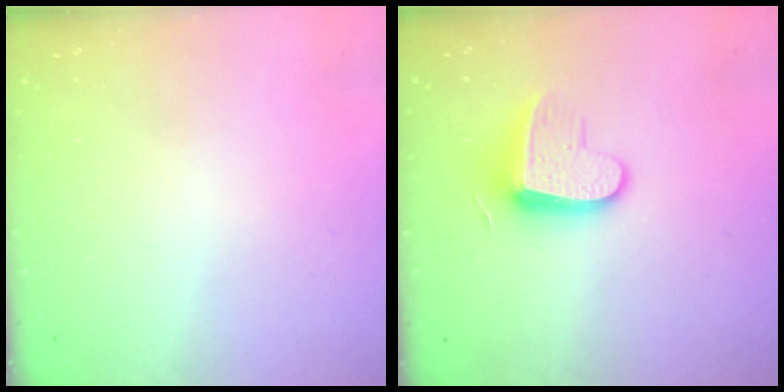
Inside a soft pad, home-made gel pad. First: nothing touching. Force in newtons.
{"total": 11.6, "press": 11.6, "slide": 0.5}